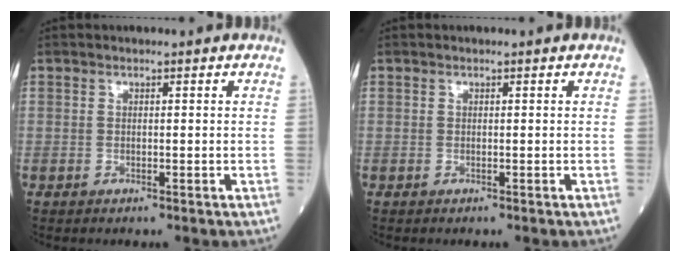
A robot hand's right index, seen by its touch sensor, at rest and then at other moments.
{"total": 0.0}